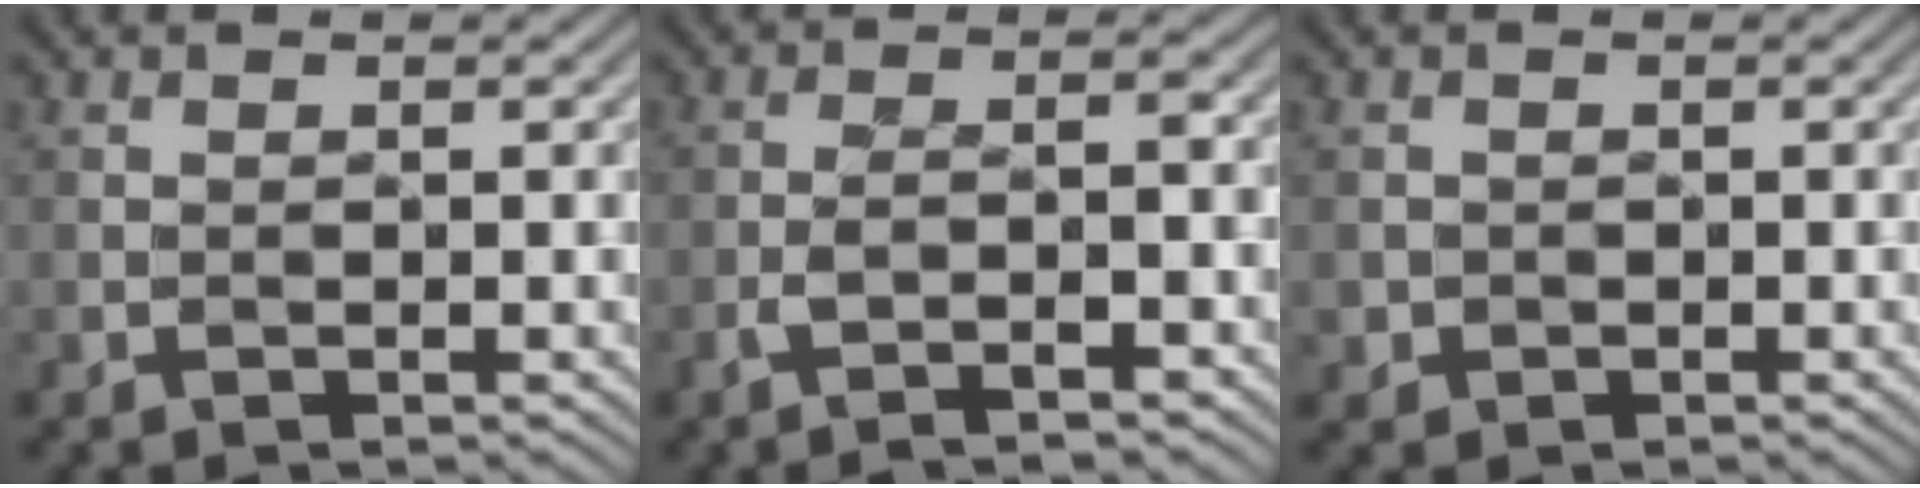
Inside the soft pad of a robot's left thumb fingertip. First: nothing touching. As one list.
[{"total": 3.9, "force": [-2.6, 0.2, 2.9], "torque": [-0.044, 0.006, -0.052]}, {"total": 1.0, "force": [-0.3, 0.9, -0.3], "torque": [0.005, -0.008, -0.004]}]